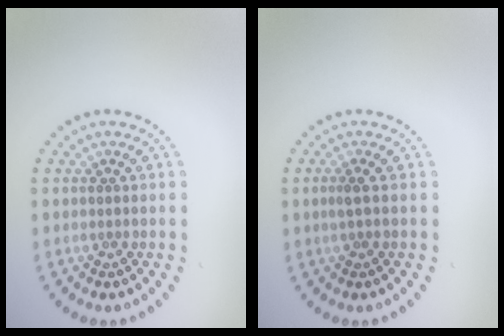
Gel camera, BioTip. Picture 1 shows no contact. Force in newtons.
{"total": 1.0, "press": 0.8, "slide": 0.6}